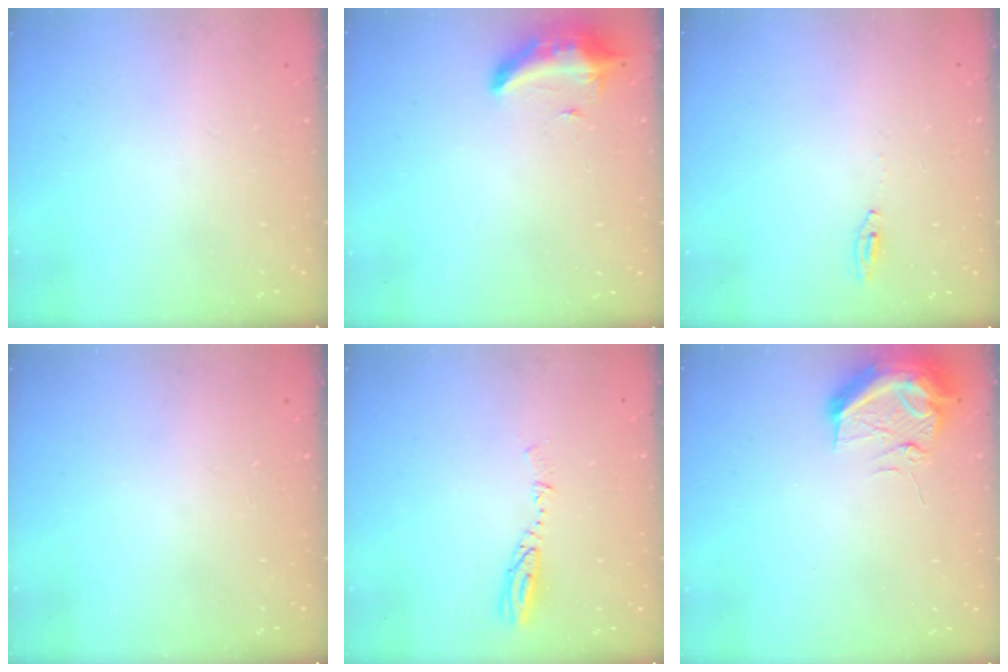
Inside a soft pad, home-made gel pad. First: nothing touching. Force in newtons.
{"total": 15.2, "press": 10.5, "slide": 11.0}
{"total": 2.9, "press": 2.8, "slide": 0.2}
{"total": 0.0}
{"total": 3.9, "press": 3.9, "slide": 0.3}
{"total": 10.1, "press": 10.1, "slide": 0.8}